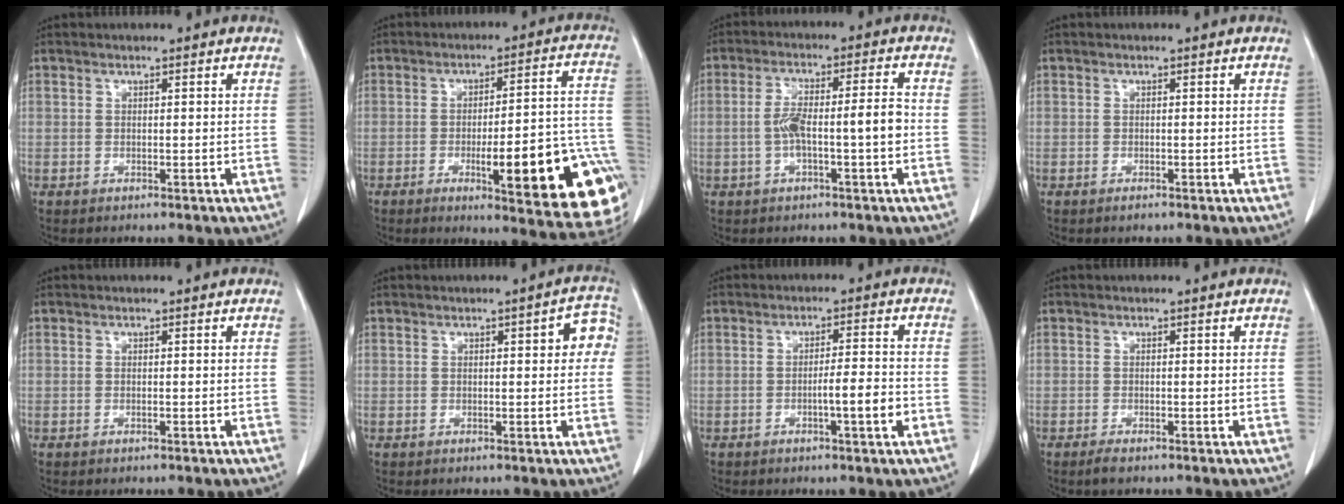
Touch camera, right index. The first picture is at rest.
{"total": 20.8, "force": [-7.0, 3.3, 19.3], "torque": [-0.155, 0.017, -0.076]}
{"total": 7.2, "force": [-1.3, 0.8, 7.1], "torque": [-0.132, 0.022, -0.019]}
{"total": 0.7, "force": [-0.5, 0.1, 0.4], "torque": [-0.010, -0.003, -0.004]}
{"total": 0.0}
{"total": 4.2, "force": [0.8, 1.5, 3.8], "torque": [-0.032, 0.015, 0.003]}
{"total": 4.5, "force": [-1.6, -0.1, 4.2], "torque": [-0.062, 0.000, -0.023]}
{"total": 1.4, "force": [-1.1, 0.2, 0.8], "torque": [-0.025, -0.006, -0.018]}